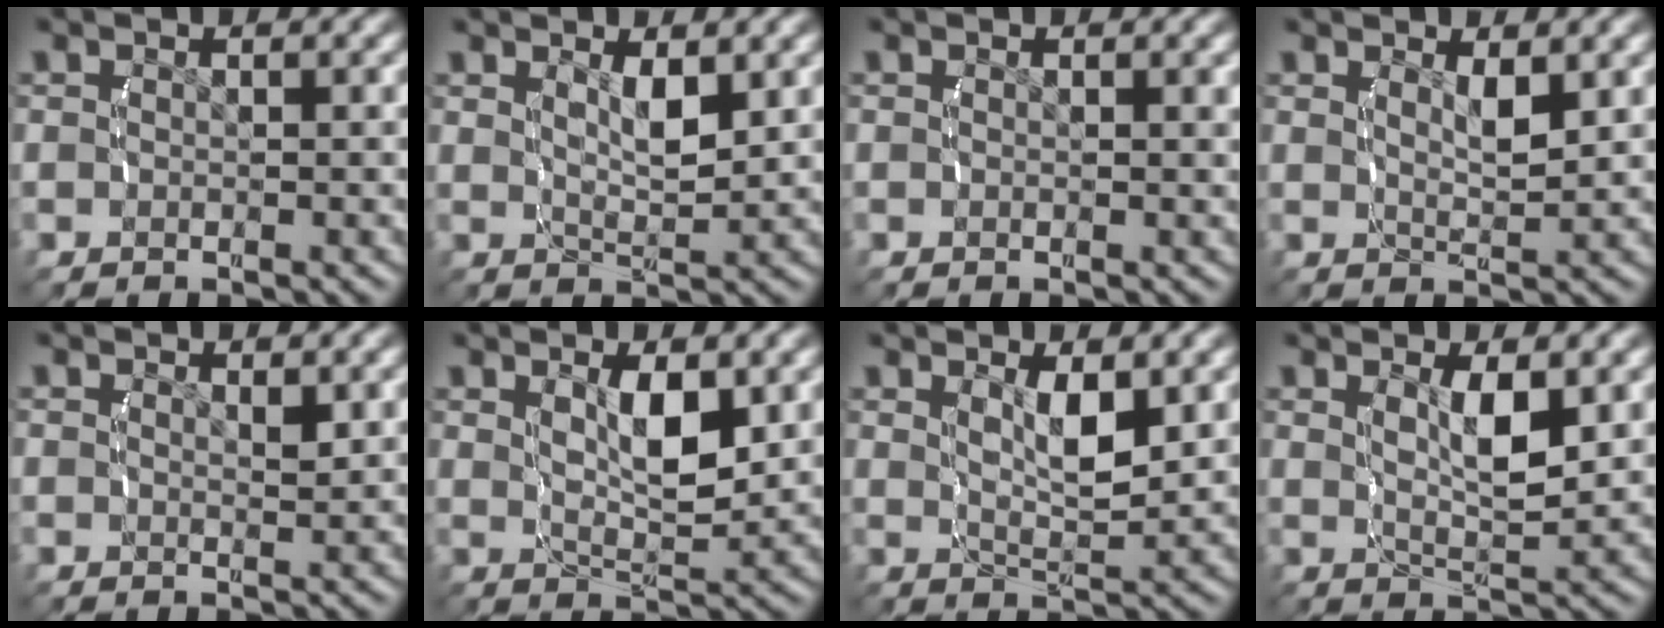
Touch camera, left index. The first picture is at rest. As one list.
[{"total": 2.5, "force": [1.1, 0.3, 2.3], "torque": [-0.037, -0.013, 0.027]}, {"total": 0.0}, {"total": 2.0, "force": [1.2, -0.1, 1.6], "torque": [-0.026, -0.015, 0.028]}, {"total": 0.8, "force": [0.7, -0.2, 0.4], "torque": [-0.006, -0.008, 0.015]}, {"total": 4.1, "force": [1.0, 1.1, 3.8], "torque": [-0.065, -0.016, 0.028]}, {"total": 3.4, "force": [1.1, 0.7, 3.1], "torque": [-0.054, -0.015, 0.029]}, {"total": 3.7, "force": [1.0, 0.7, 3.5], "torque": [-0.062, -0.013, 0.027]}]